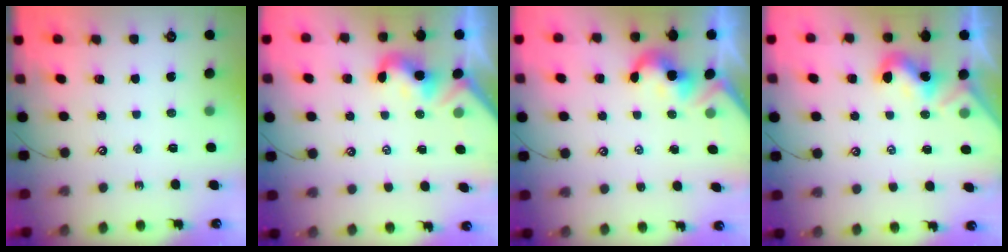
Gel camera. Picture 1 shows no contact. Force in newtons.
{"total": 0.9, "press": 0.7, "slide": 0.6}
{"total": 2.1, "press": 2.0, "slide": 0.5}
{"total": 1.9, "press": 1.9, "slide": 0.4}